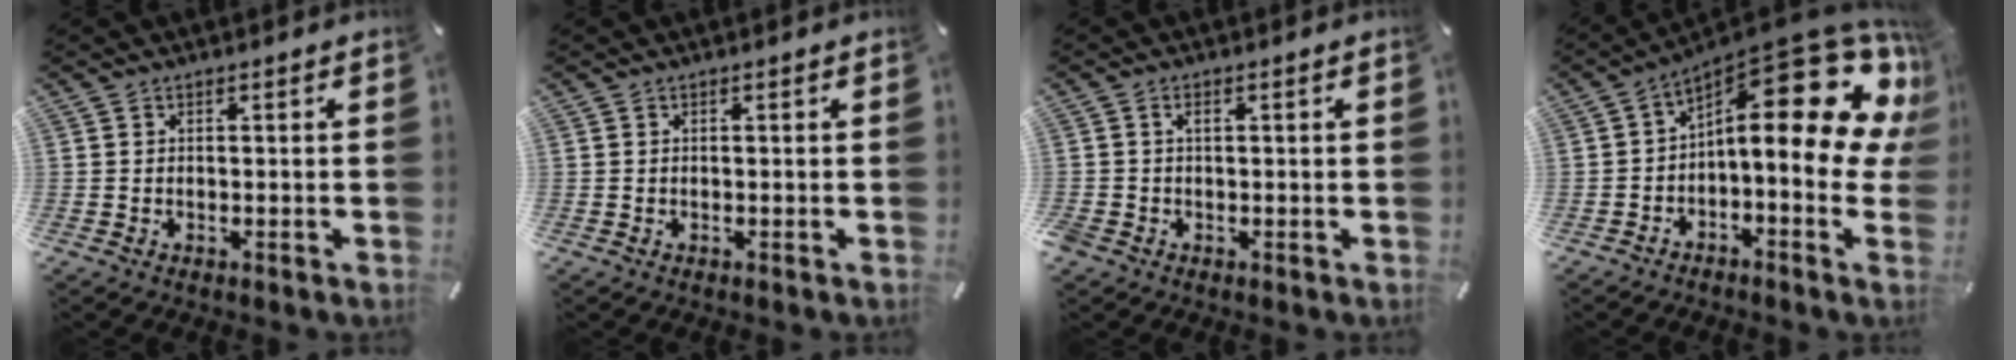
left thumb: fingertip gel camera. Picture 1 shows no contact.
{"total": 0.0}
{"total": 1.8, "force": [0.0, 1.5, 1.0], "torque": [-0.022, 0.006, -0.003]}
{"total": 19.6, "force": [7.5, 7.1, 16.6], "torque": [-0.220, -0.090, 0.122]}